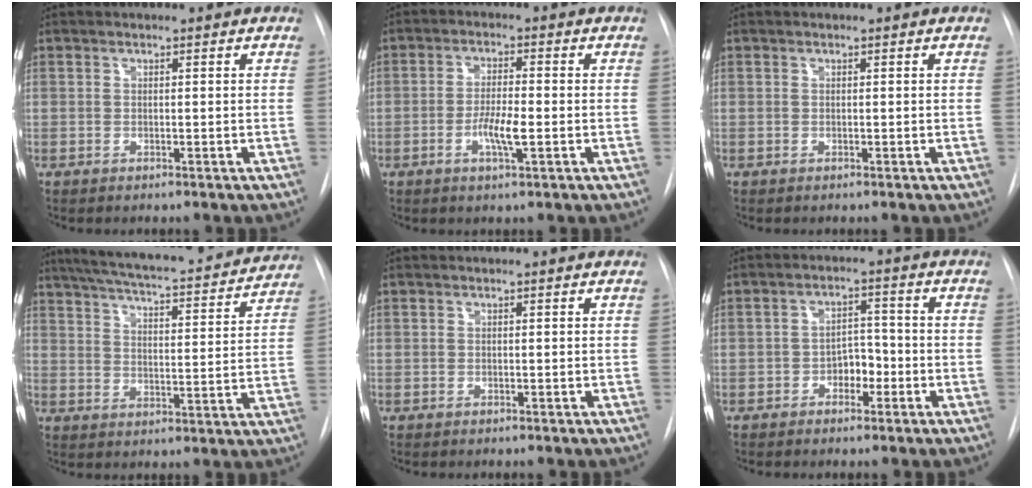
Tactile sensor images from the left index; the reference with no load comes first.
{"total": 4.8, "force": [-1.4, 0.8, 4.5], "torque": [-0.086, -0.002, -0.026]}
{"total": 0.0}
{"total": 23.2, "force": [20.7, 3.7, 10.0], "torque": [-0.165, -0.006, 0.273]}
{"total": 0.0}
{"total": 4.0, "force": [-1.7, 2.5, 2.6], "torque": [-0.033, 0.012, -0.031]}